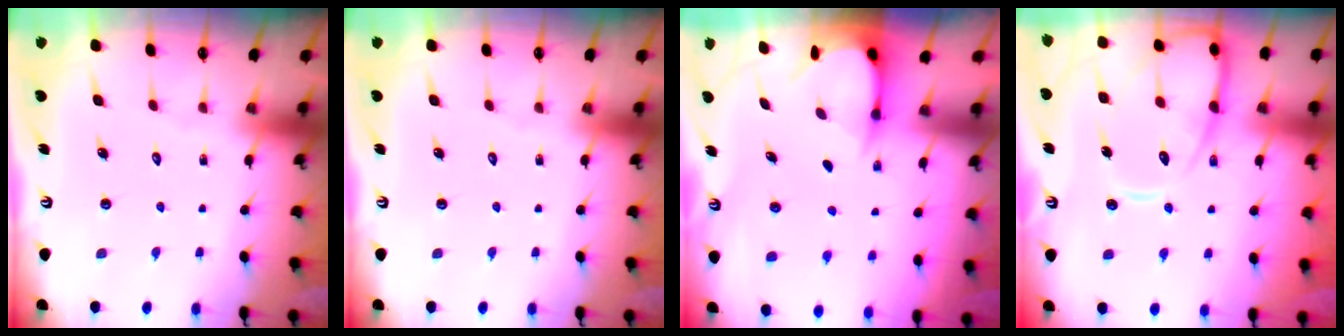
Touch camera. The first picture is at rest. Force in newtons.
{"total": 0.0}
{"total": 3.9, "press": 3.9, "slide": 0.4}
{"total": 14.7, "press": 14.7, "slide": 1.4}